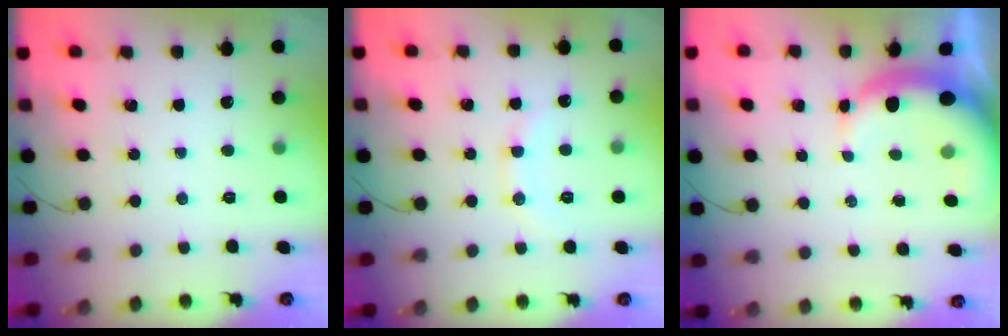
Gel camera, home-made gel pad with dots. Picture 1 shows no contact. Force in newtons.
{"total": 8.1, "press": 8.0, "slide": 1.3}
{"total": 7.3, "press": 7.2, "slide": 1.2}